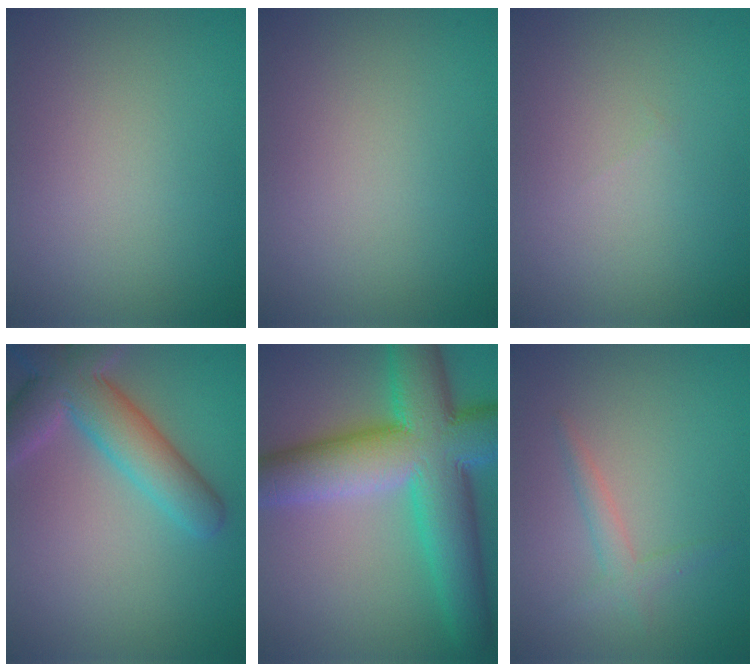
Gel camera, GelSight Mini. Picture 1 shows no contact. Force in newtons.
{"total": 0.0}
{"total": 0.0}
{"total": 7.1, "press": 7.1, "slide": 0.5}
{"total": 13.3, "press": 13.3, "slide": 0.1}
{"total": 1.6, "press": 1.6, "slide": 0.0}